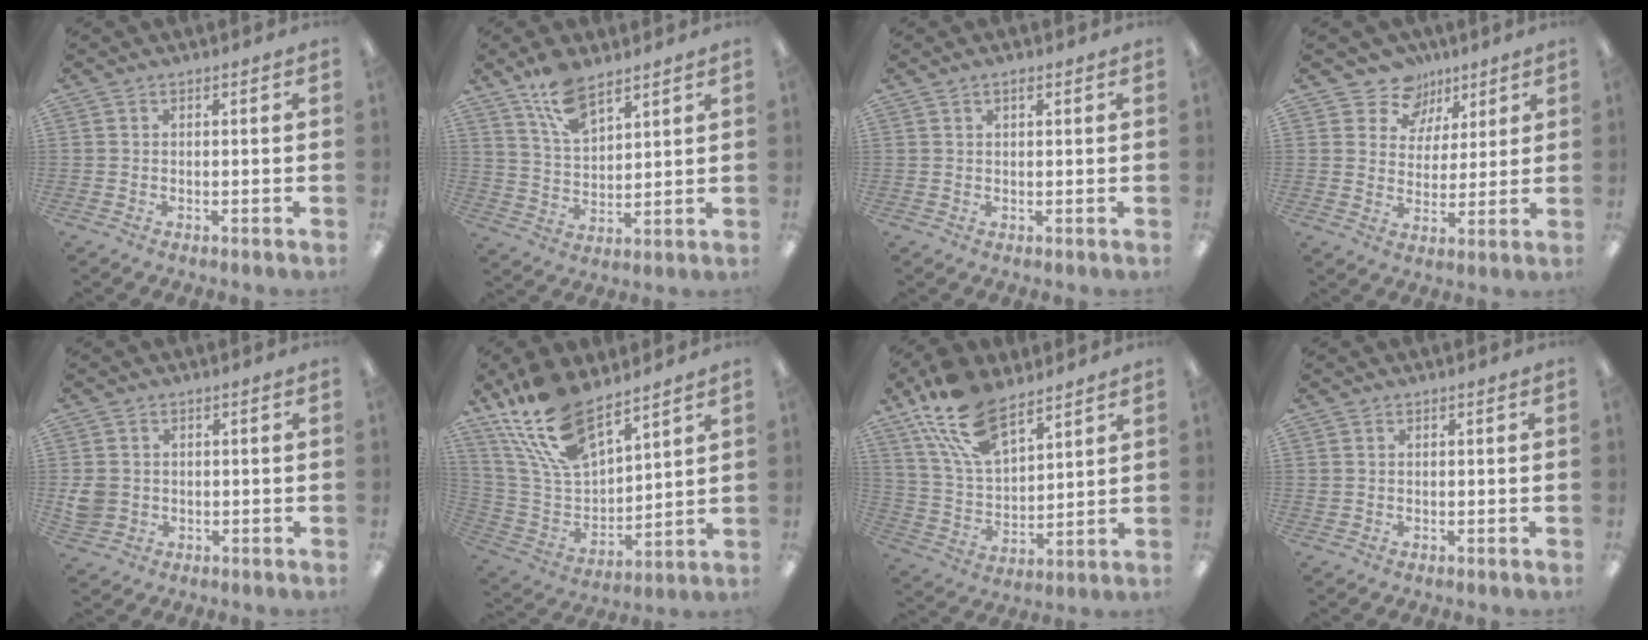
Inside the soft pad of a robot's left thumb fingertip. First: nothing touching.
{"total": 10.7, "force": [7.8, 4.7, 5.7], "torque": [-0.116, -0.031, 0.144]}
{"total": 1.1, "force": [0.8, 0.4, 0.6], "torque": [-0.014, 0.001, 0.014]}
{"total": 9.2, "force": [6.1, 6.8, 1.3], "torque": [-0.028, -0.047, 0.114]}
{"total": 4.6, "force": [0.3, 4.3, 1.6], "torque": [-0.033, 0.005, 0.009]}
{"total": 18.6, "force": [13.5, 7.8, 10.2], "torque": [-0.225, -0.070, 0.250]}
{"total": 16.8, "force": [11.2, 8.1, 9.6], "torque": [-0.196, -0.049, 0.205]}
{"total": 0.7, "force": [0.4, 0.6, 0.2], "torque": [-0.006, 0.002, 0.007]}